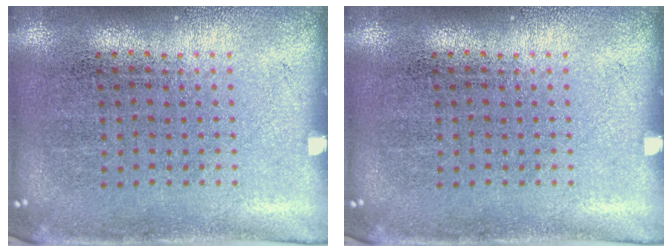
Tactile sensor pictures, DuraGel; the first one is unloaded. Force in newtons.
{"total": 0.0}